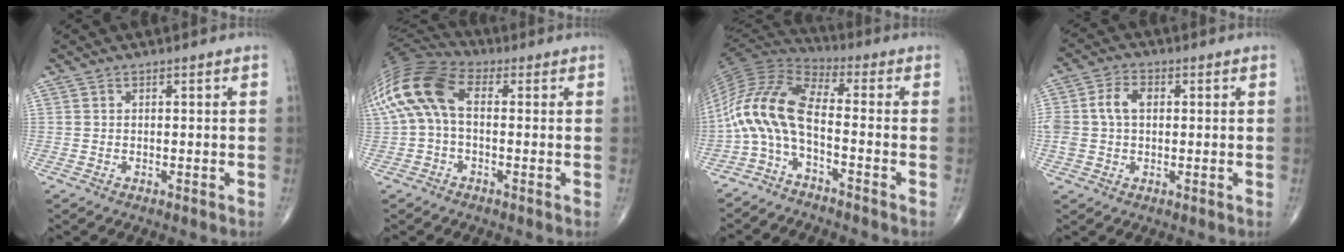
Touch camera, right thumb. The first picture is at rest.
{"total": 14.0, "force": [1.2, 8.3, 11.2], "torque": [-0.241, 0.038, 0.011]}
{"total": 12.3, "force": [-3.9, 4.3, 10.8], "torque": [-0.229, 0.066, -0.090]}
{"total": 6.6, "force": [0.8, 4.5, 4.8], "torque": [-0.103, 0.019, 0.016]}